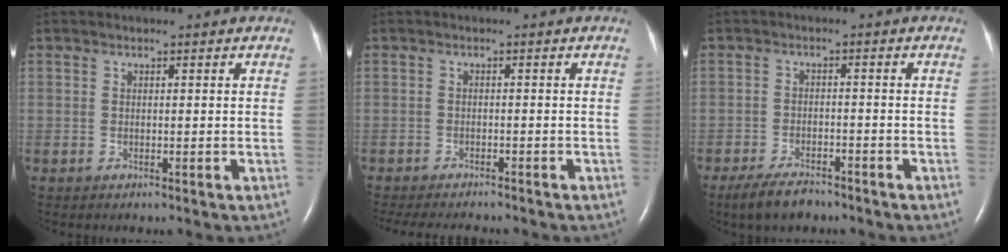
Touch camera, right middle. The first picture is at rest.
{"total": 7.5, "force": [-6.8, 1.2, 2.9], "torque": [-0.044, -0.011, -0.096]}
{"total": 4.7, "force": [-3.8, 1.6, 2.3], "torque": [-0.050, -0.005, -0.063]}